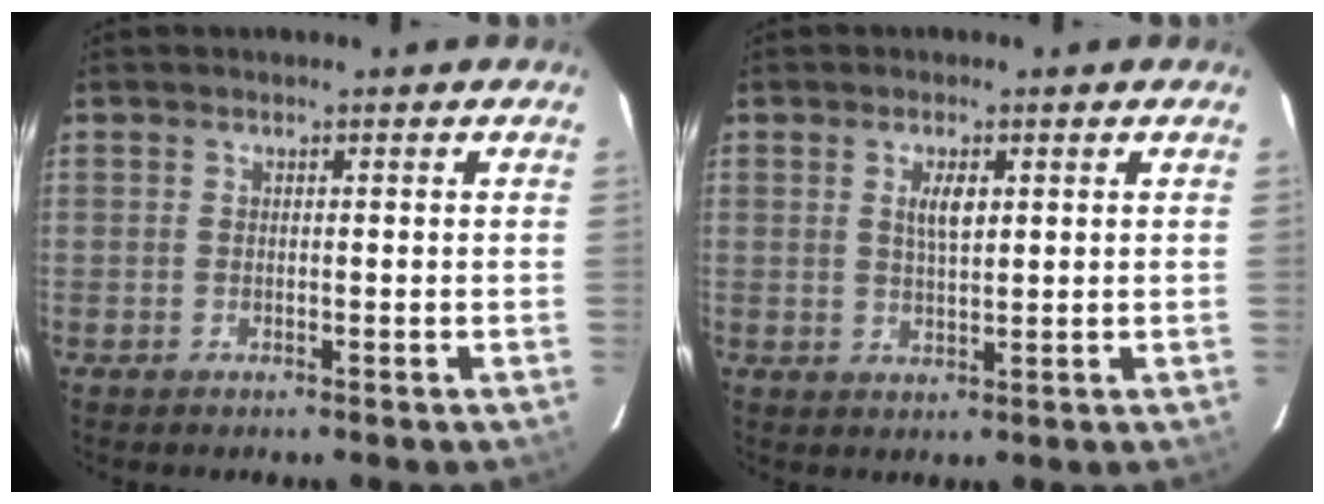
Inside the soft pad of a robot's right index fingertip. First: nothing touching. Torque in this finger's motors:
{"motor_torque": [0.20, 0.07, 0.21, 0.06]}